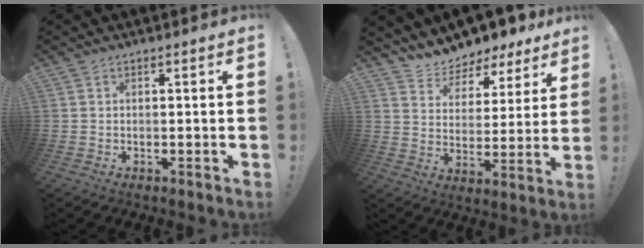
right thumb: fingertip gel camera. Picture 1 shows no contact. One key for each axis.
{"total": 9.2, "fx": 8.6, "fy": 3.0, "fz": 0.6, "tx": -0.027, "ty": -0.086, "tz": 0.156}